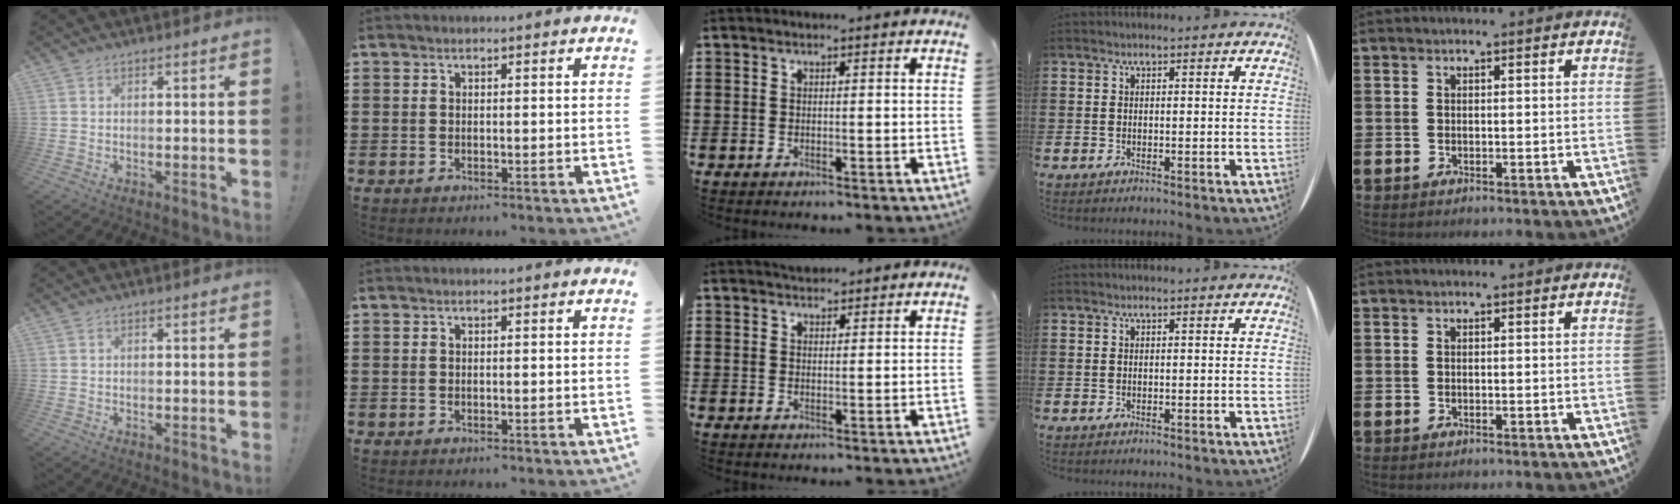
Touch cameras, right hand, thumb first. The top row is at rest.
{"middle": {"total": 1.5, "force": [1.4, 0.4, -0.1], "torque": [-0.002, 0.003, 0.028]}}